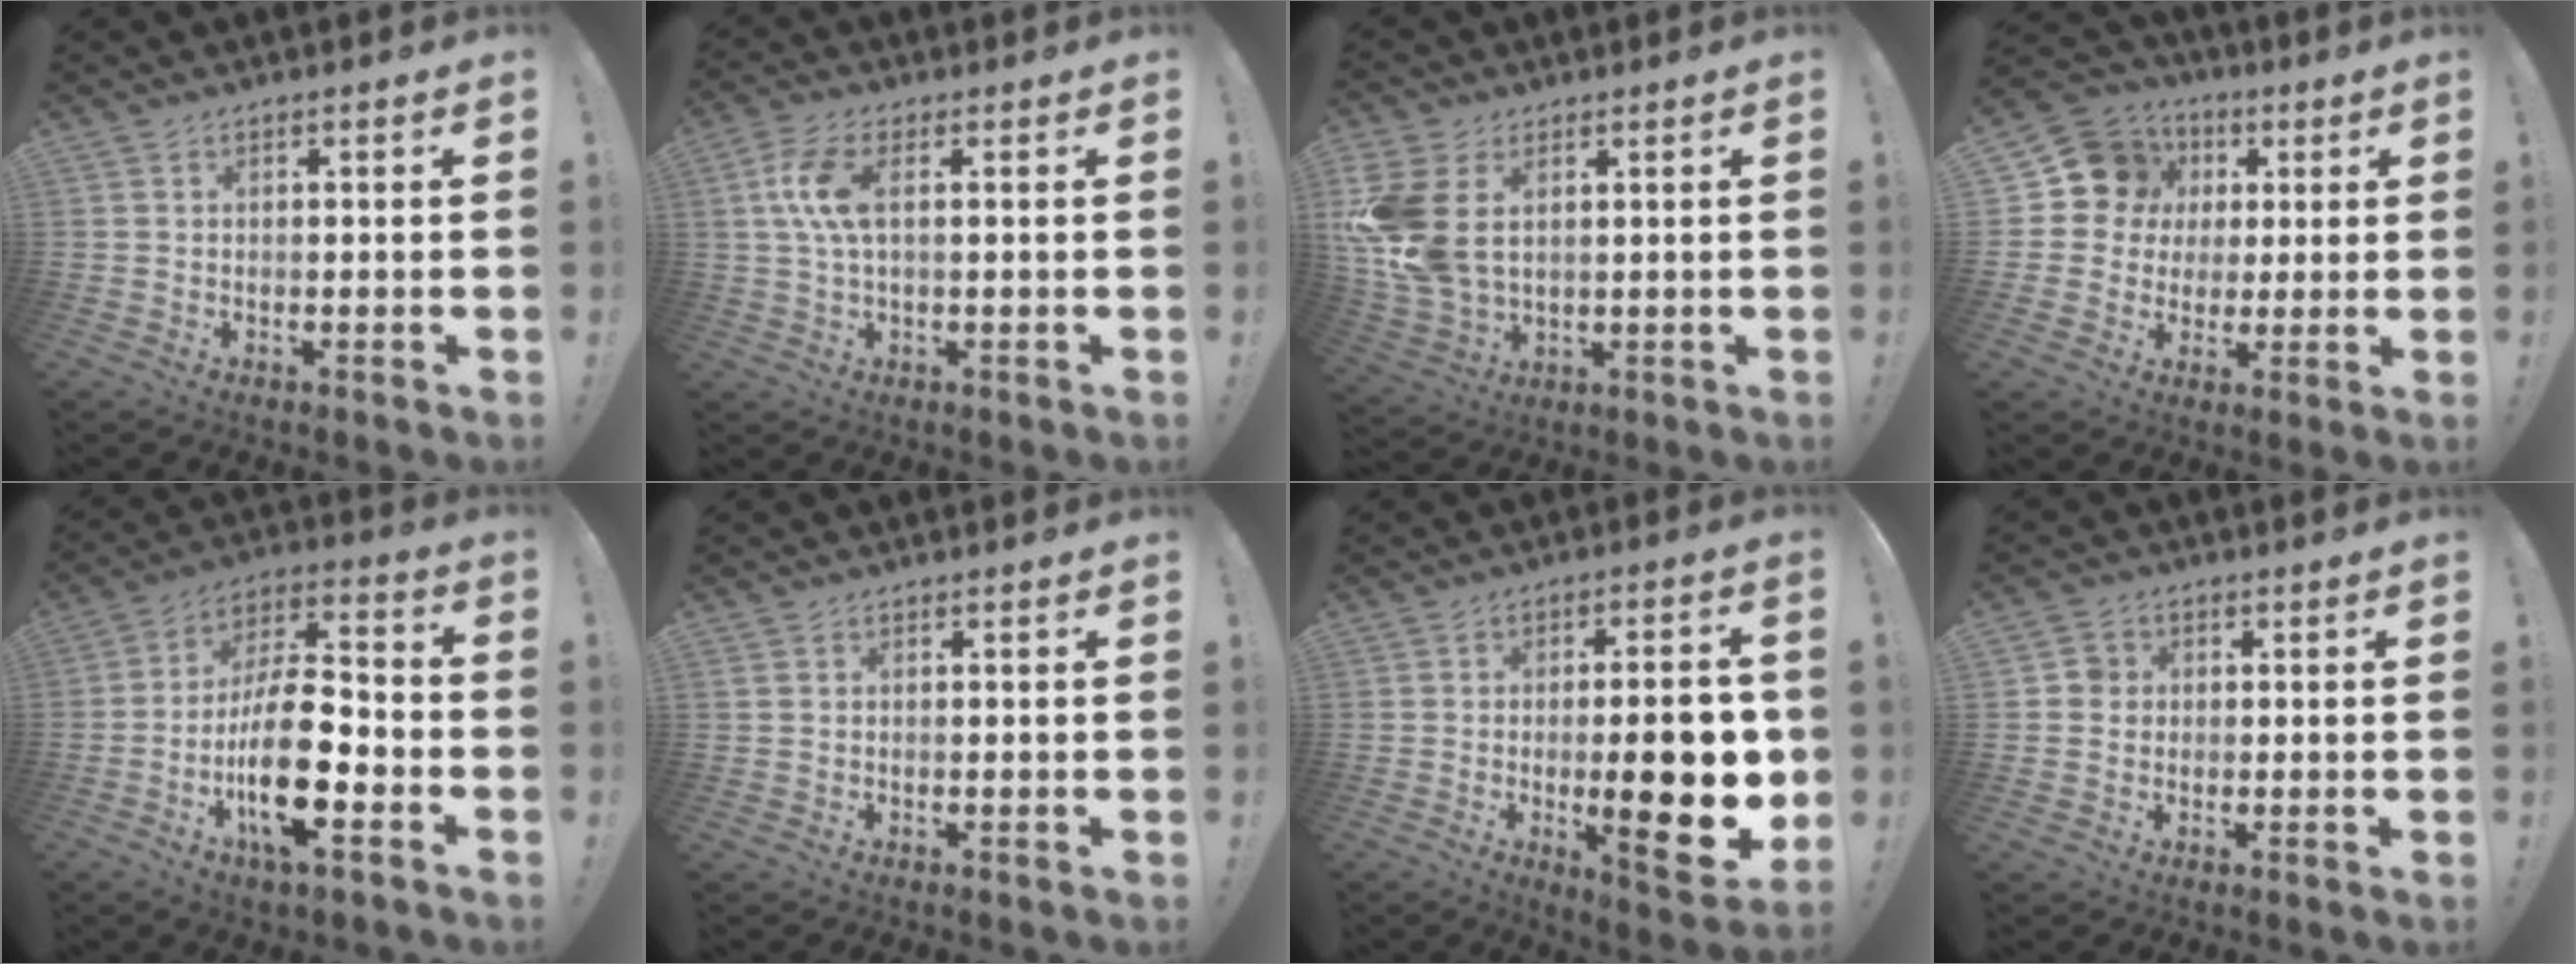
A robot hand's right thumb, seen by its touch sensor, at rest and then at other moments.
{"total": 8.6, "force": [1.6, 3.5, 7.7], "torque": [-0.152, -0.005, 0.029]}
{"total": 13.4, "force": [3.6, 9.1, 9.2], "torque": [-0.198, -0.014, 0.073]}
{"total": 12.7, "force": [3.7, 11.5, 4.2], "torque": [-0.057, -0.013, 0.083]}
{"total": 19.6, "force": [-6.9, 7.8, 16.7], "torque": [-0.317, 0.038, -0.107]}
{"total": 0.0}
{"total": 19.7, "force": [-2.4, 6.3, 18.5], "torque": [-0.240, -0.007, -0.024]}
{"total": 4.2, "force": [0.2, 4.0, 1.3], "torque": [-0.019, 0.012, 0.004]}